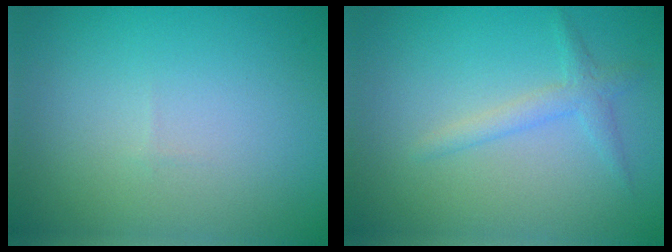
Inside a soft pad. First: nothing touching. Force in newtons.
{"total": 1.9, "press": 1.9, "slide": 0.1}